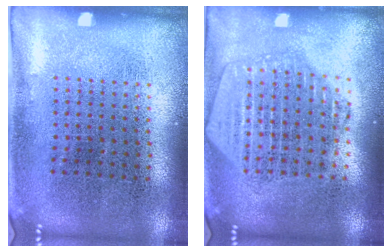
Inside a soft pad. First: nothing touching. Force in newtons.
{"total": 2.0, "press": 1.9, "slide": 0.8}